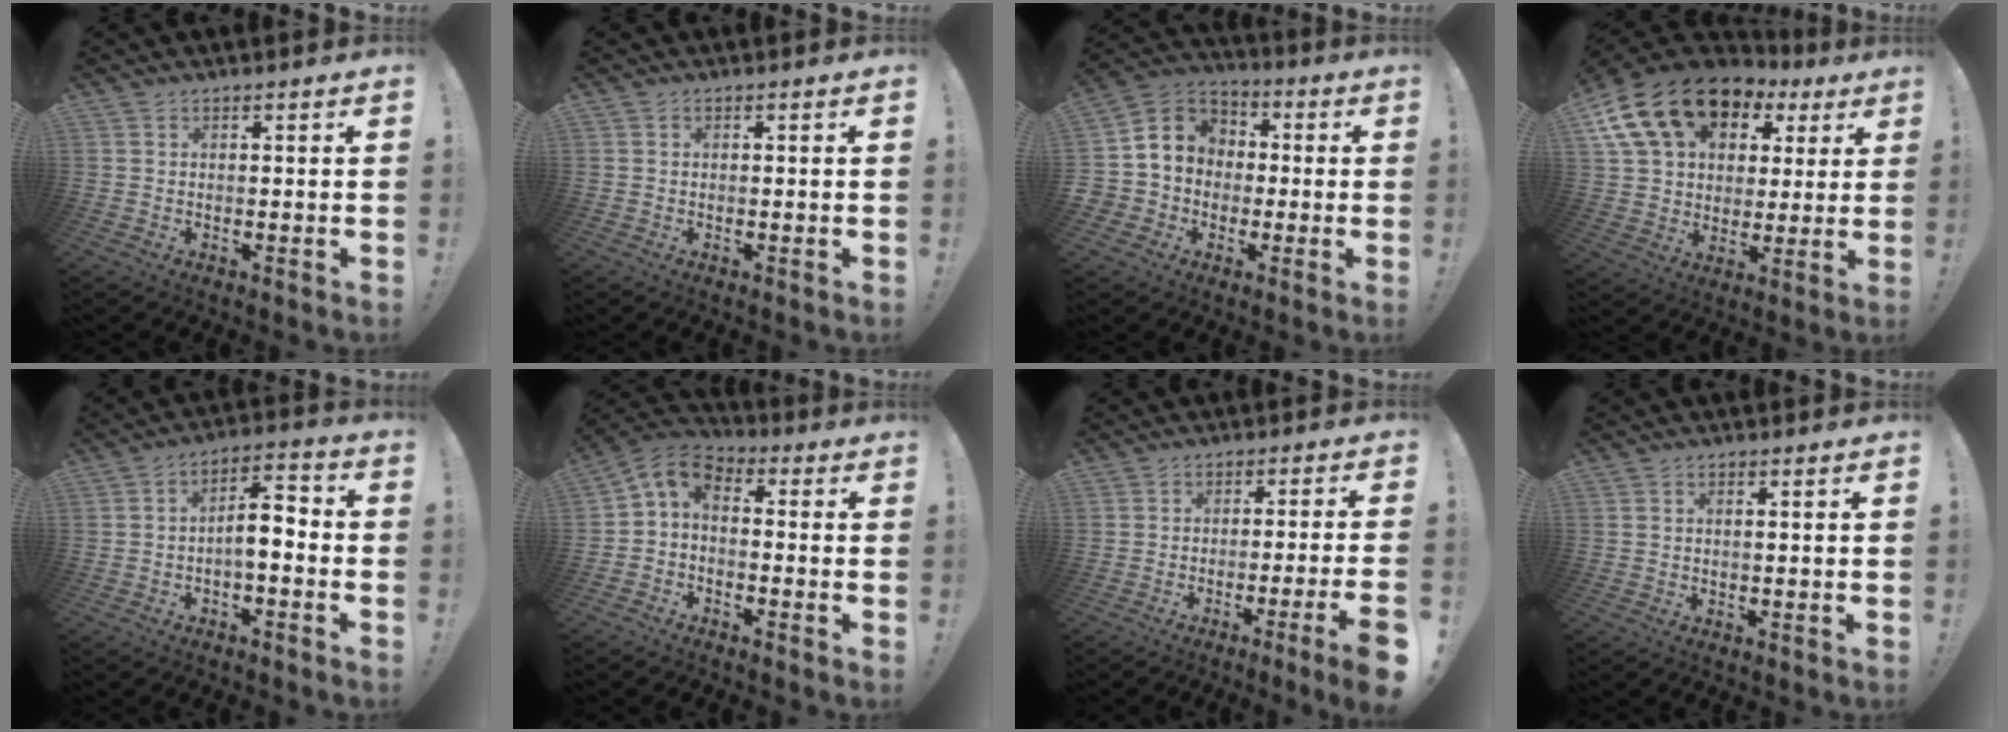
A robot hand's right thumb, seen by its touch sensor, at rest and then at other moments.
{"total": 0.0}
{"total": 9.1, "force": [-0.6, 8.6, 2.9], "torque": [-0.052, 0.017, -0.002]}
{"total": 20.4, "force": [9.9, 13.8, 11.2], "torque": [-0.187, -0.038, 0.193]}
{"total": 7.5, "force": [-1.9, 3.2, 6.5], "torque": [-0.093, 0.006, -0.033]}
{"total": 5.8, "force": [-0.3, 3.9, 4.3], "torque": [-0.088, 0.008, 0.001]}
{"total": 7.1, "force": [-3.5, -0.9, 6.2], "torque": [-0.102, 0.004, -0.056]}
{"total": 0.6, "force": [0.1, -0.4, 0.5], "torque": [-0.002, -0.005, 0.000]}